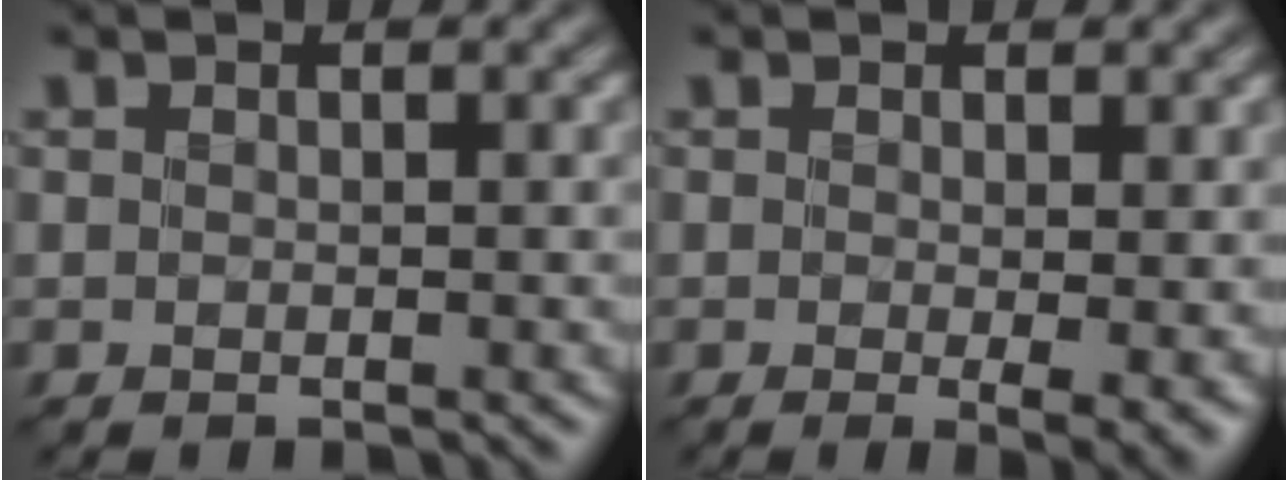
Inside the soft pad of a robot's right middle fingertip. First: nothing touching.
{"total": 2.6, "force": [0.2, 0.4, 2.6], "torque": [-0.035, -0.011, 0.006]}